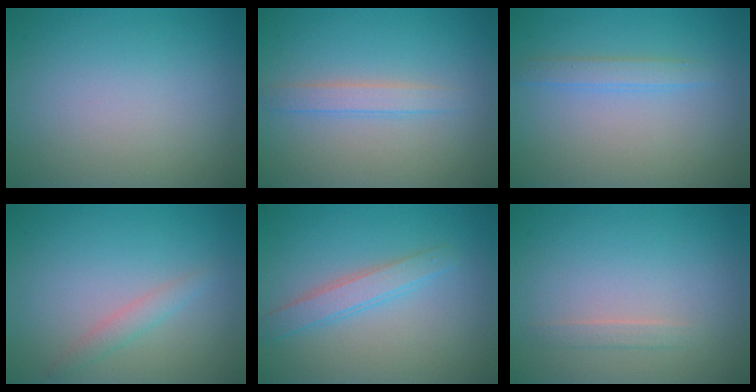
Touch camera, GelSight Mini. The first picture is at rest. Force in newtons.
{"total": 1.8, "press": 1.8, "slide": 0.1}
{"total": 1.7, "press": 1.7, "slide": 0.1}
{"total": 1.3, "press": 1.3, "slide": 0.1}
{"total": 2.4, "press": 2.4, "slide": 0.1}
{"total": 0.9, "press": 0.9, "slide": 0.1}